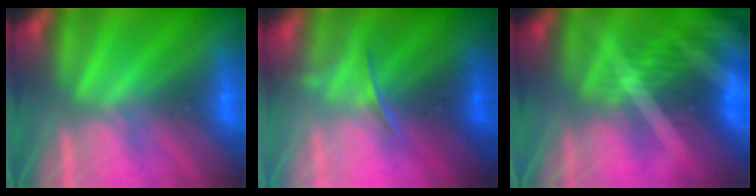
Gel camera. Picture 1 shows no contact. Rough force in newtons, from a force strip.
{"total": 1.9}
{"total": 9.1}